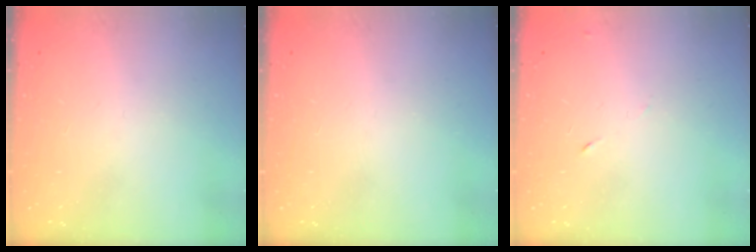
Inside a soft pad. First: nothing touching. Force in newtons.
{"total": 0.0}
{"total": 5.2, "press": 5.1, "slide": 0.6}